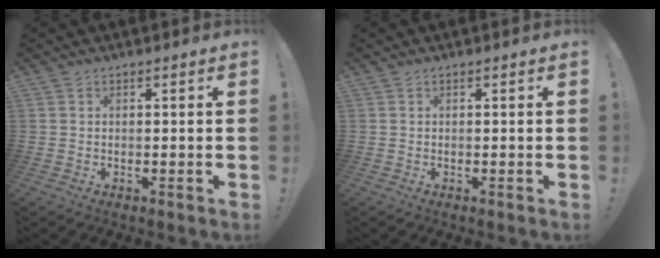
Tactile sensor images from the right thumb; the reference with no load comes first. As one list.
[{"total": 0.0}]